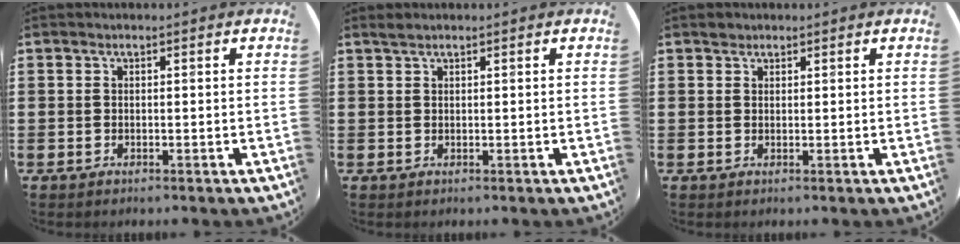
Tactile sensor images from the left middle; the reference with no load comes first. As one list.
[{"total": 0.6, "force": [0.5, 0.0, 0.1], "torque": [-0.004, -0.001, 0.011]}, {"total": 0.8, "force": [0.7, 0.4, 0.0], "torque": [0.006, -0.001, 0.012]}]